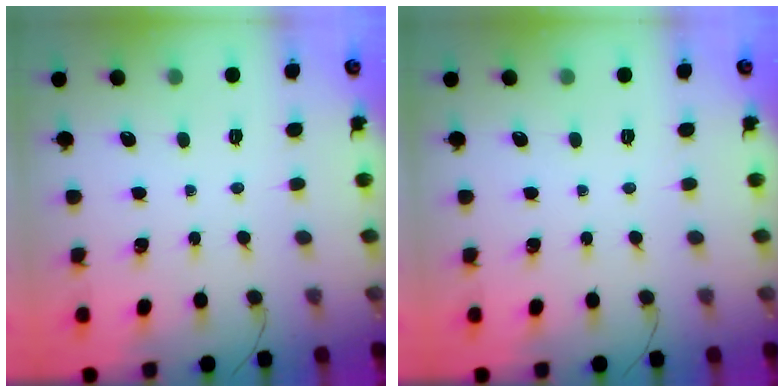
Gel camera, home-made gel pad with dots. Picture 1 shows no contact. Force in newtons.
{"total": 0.0}